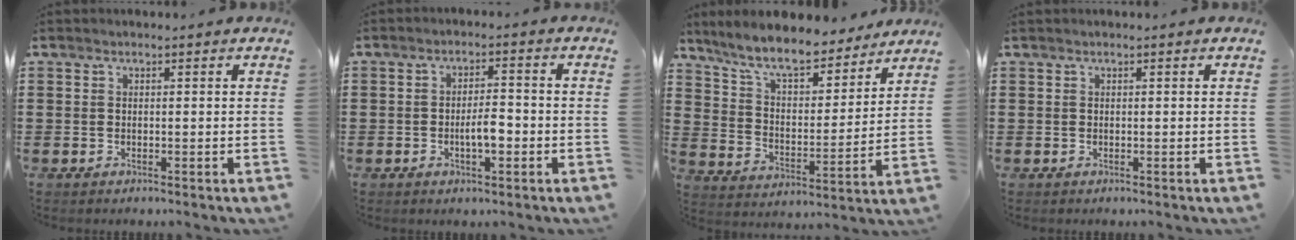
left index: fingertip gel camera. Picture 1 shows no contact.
{"total": 4.2, "force": [-1.0, 1.5, 3.8], "torque": [-0.066, 0.001, -0.024]}
{"total": 9.1, "force": [8.2, 1.4, 3.7], "torque": [-0.104, -0.045, 0.143]}
{"total": 0.0}